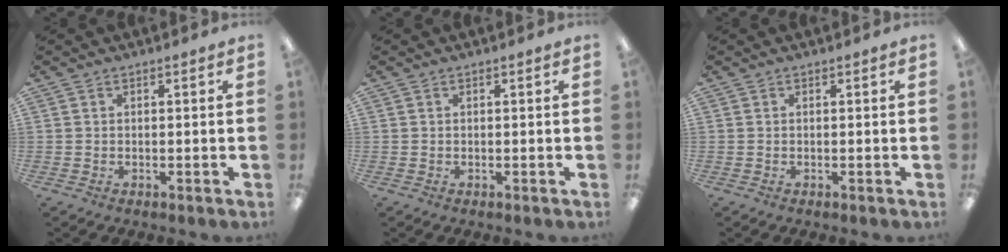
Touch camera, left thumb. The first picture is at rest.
{"total": 0.0}
{"total": 0.0}